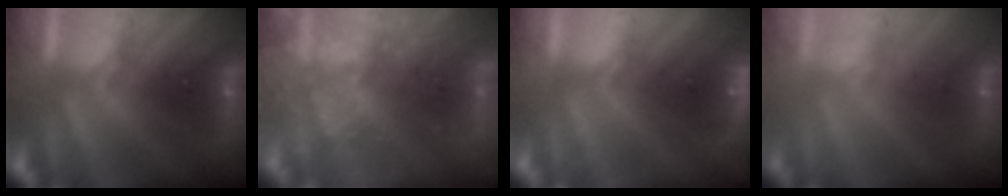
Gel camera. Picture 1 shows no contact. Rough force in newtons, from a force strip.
{"total": 6.1}
{"total": 4.6}
{"total": 2.7}